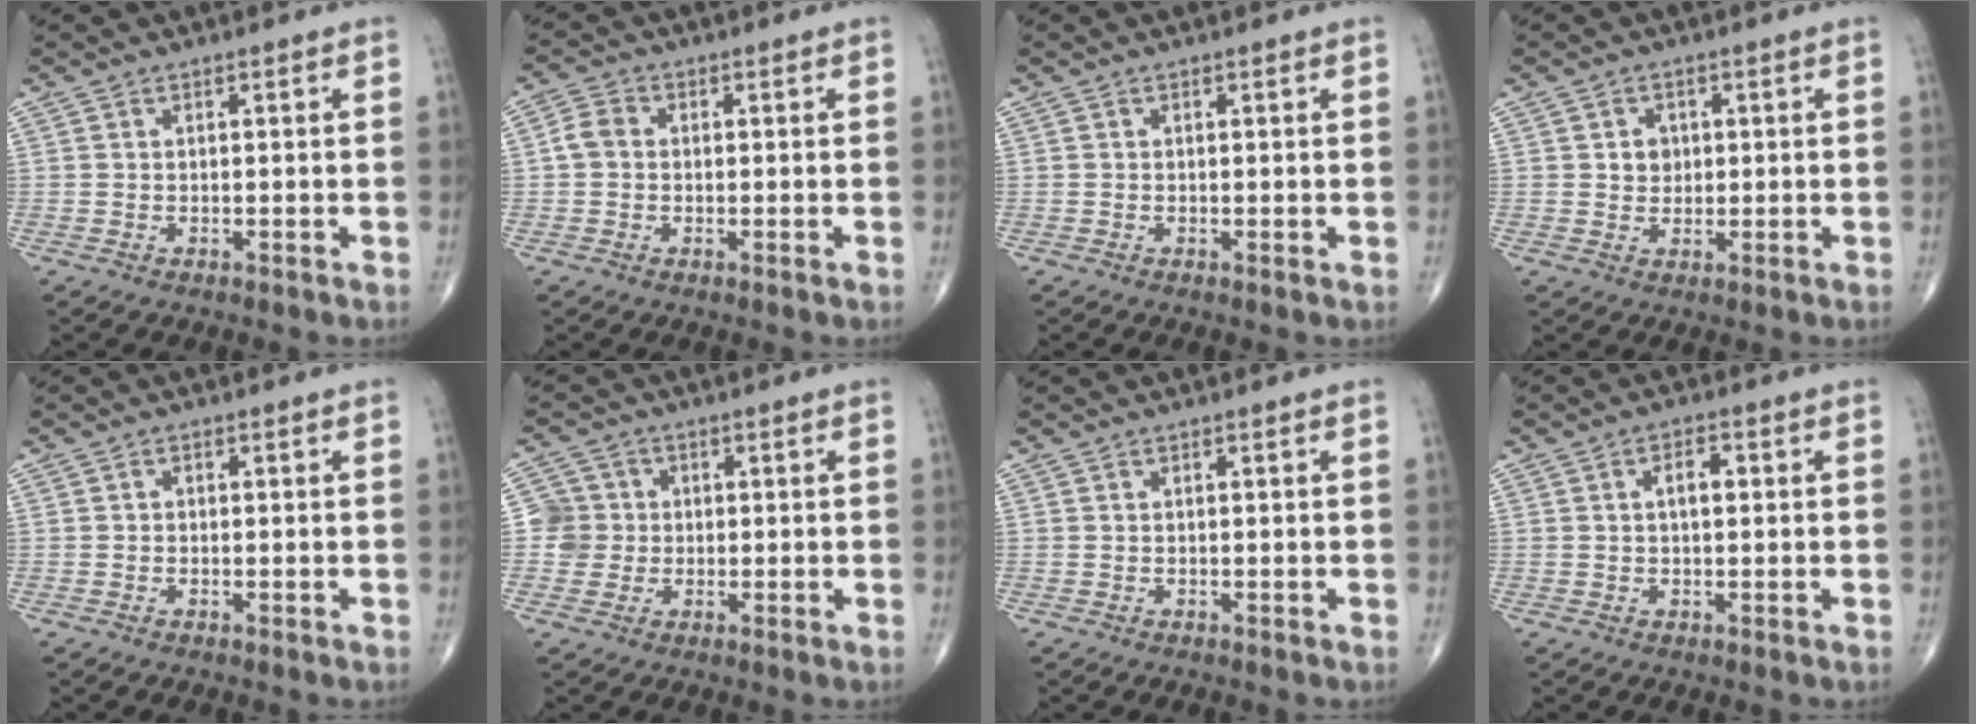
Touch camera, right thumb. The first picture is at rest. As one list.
[{"total": 3.4, "force": [-0.1, 2.8, 2.0], "torque": [-0.035, 0.010, -0.007]}, {"total": 0.0}, {"total": 3.0, "force": [0.6, 2.6, 1.4], "torque": [-0.005, 0.000, 0.009]}, {"total": 0.6, "force": [-0.2, 0.5, 0.2], "torque": [0.000, 0.002, -0.007]}, {"total": 4.8, "force": [-0.1, 4.8, 0.4], "torque": [0.026, 0.010, -0.009]}, {"total": 0.0}, {"total": 3.3, "force": [0.5, 1.6, 2.9], "torque": [-0.046, 0.007, 0.006]}]